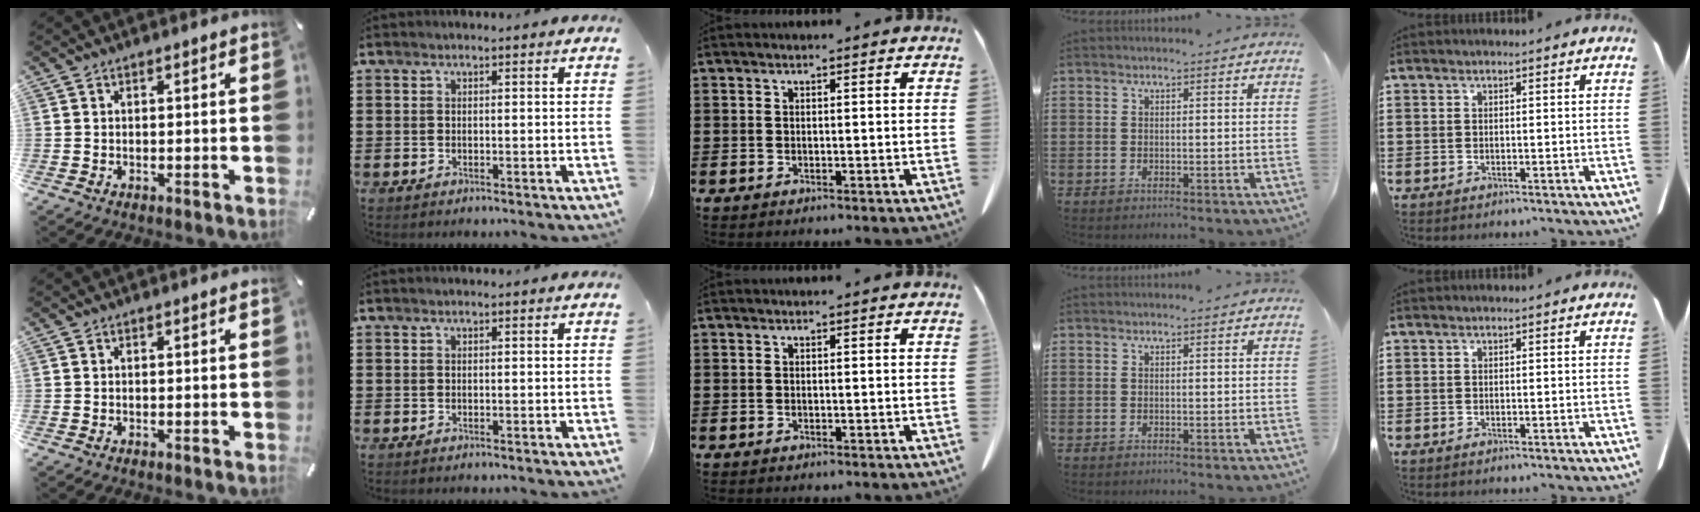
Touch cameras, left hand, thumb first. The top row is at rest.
{}